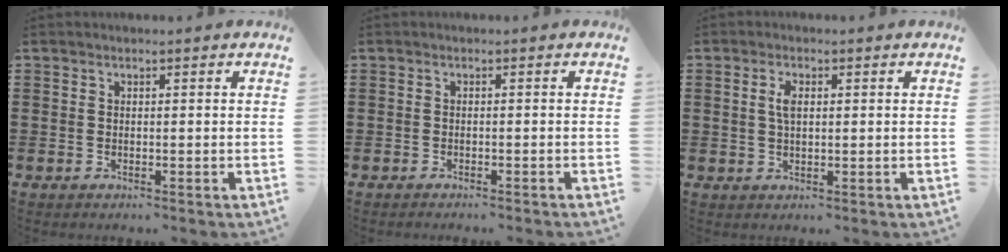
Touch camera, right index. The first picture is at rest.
{"total": 0.8, "force": [-0.7, -0.1, 0.2], "torque": [-0.005, -0.001, -0.015]}
{"total": 2.7, "force": [0.5, 1.2, 2.4], "torque": [-0.052, 0.008, 0.007]}